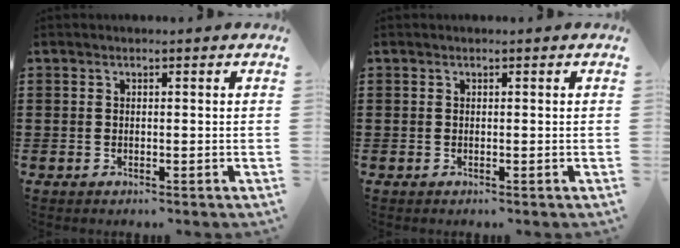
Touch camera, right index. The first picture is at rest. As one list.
[{"total": 0.0}]